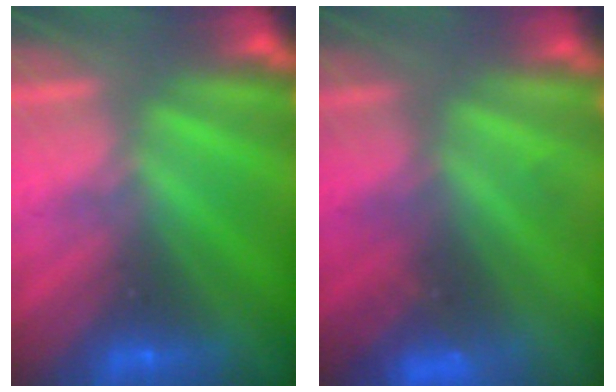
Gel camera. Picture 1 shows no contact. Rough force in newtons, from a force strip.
{"total": 4.9}